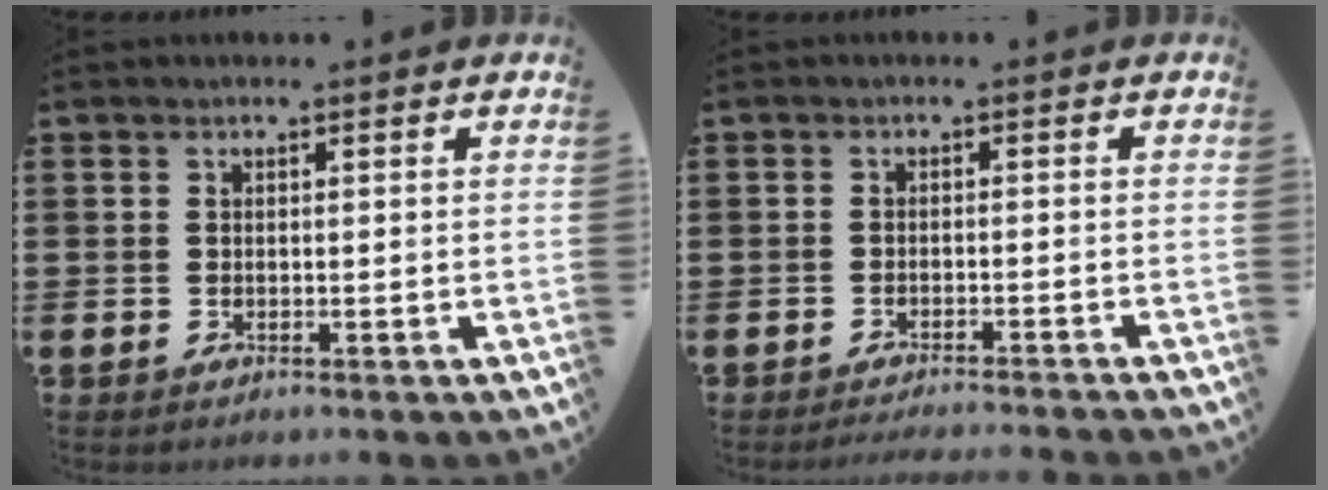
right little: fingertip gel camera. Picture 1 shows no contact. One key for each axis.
{"total": 1.4, "fx": -1.3, "fy": -0.3, "fz": 0.2, "tx": -0.002, "ty": 0.002, "tz": -0.027}